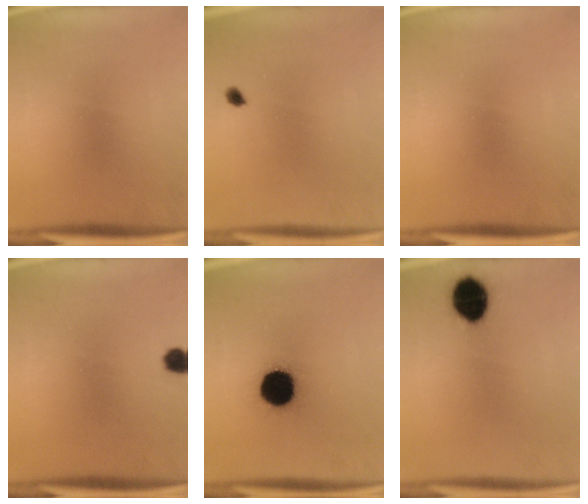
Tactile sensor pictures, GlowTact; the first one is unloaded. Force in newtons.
{"total": 1.1}
{"total": 0.0}
{"total": 2.4}
{"total": 14.5}
{"total": 9.8}